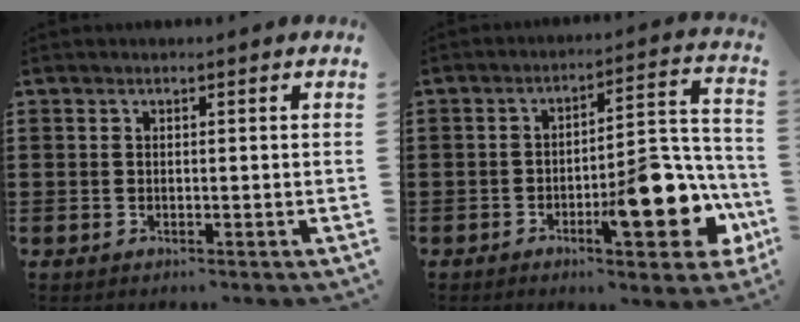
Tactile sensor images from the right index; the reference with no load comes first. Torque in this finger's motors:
{"motor_torque": [1.61, -0.53, 0.50, 0.21]}